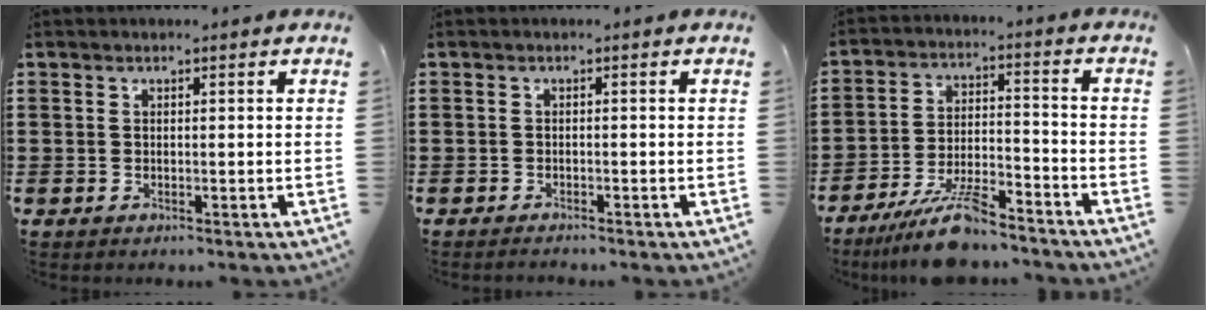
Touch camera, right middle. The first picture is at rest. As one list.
[{"total": 0.7, "force": [-0.7, 0.1, 0.2], "torque": [-0.005, -0.003, -0.013]}, {"total": 10.0, "force": [-8.5, 2.2, 4.8], "torque": [-0.095, 0.018, -0.162]}]